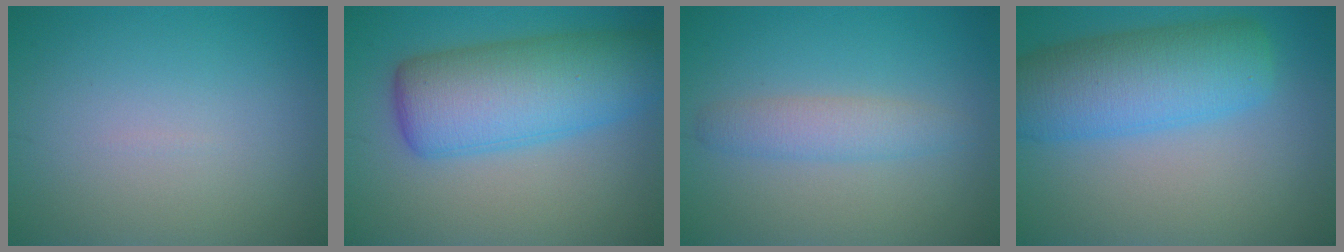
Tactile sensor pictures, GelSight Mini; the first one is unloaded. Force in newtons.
{"total": 9.2, "press": 9.2, "slide": 0.4}
{"total": 2.5, "press": 2.5, "slide": 0.2}
{"total": 8.2, "press": 8.2, "slide": 0.2}